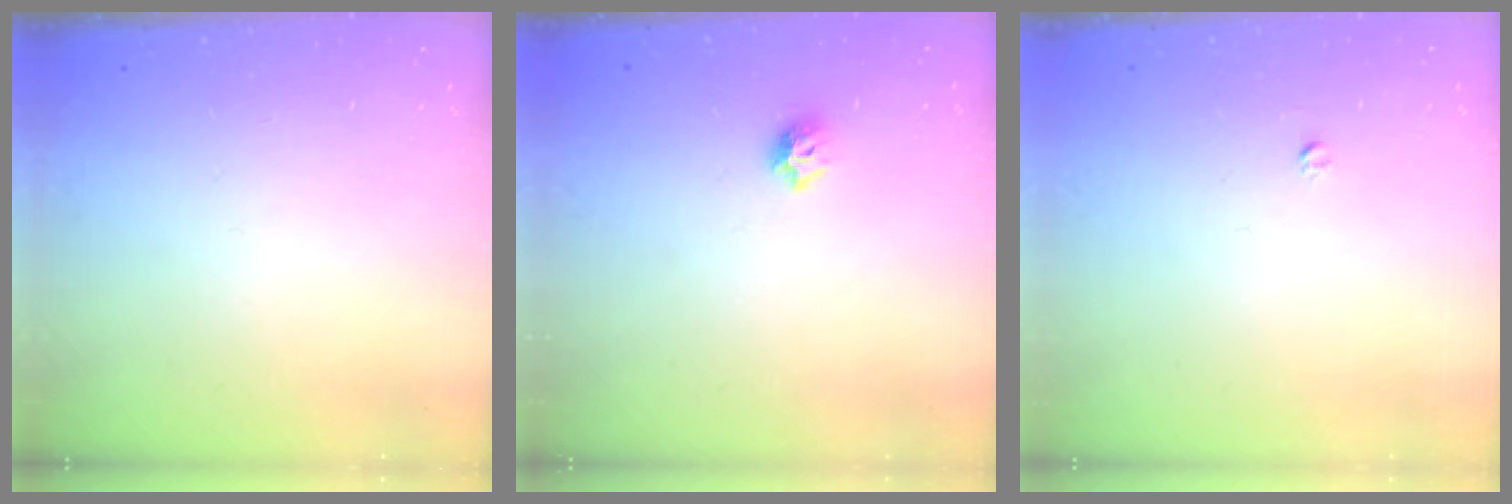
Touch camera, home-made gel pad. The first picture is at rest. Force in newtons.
{"total": 5.2, "press": 5.1, "slide": 0.9}
{"total": 2.5, "press": 2.5, "slide": 0.2}